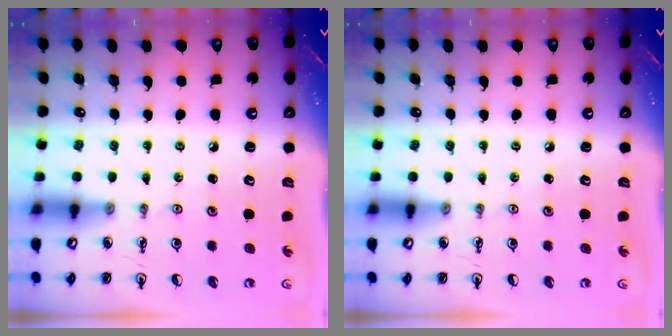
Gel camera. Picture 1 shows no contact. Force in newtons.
{"total": 0.0}